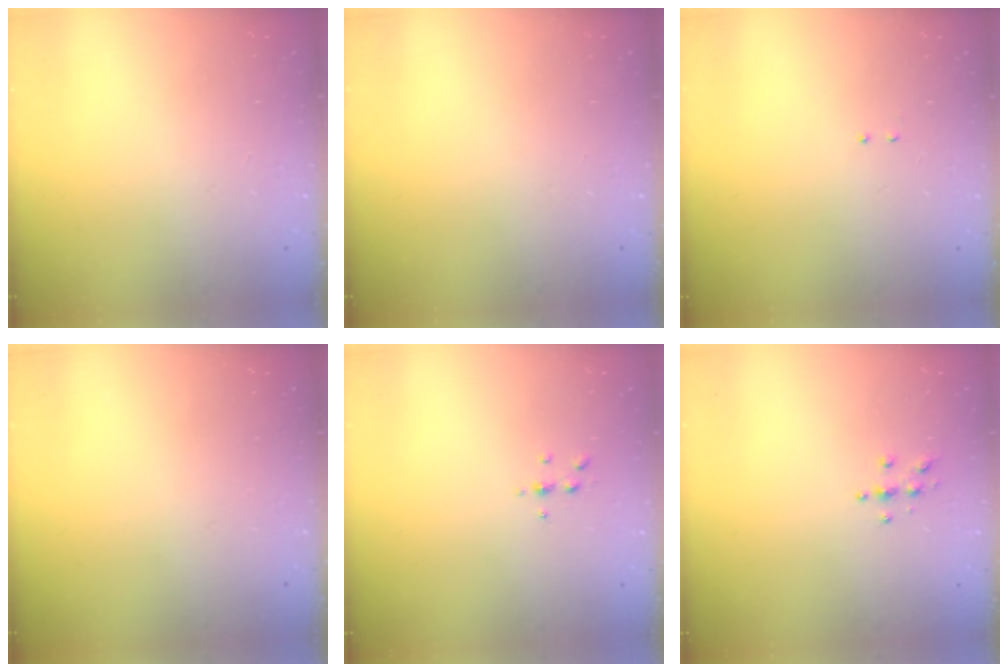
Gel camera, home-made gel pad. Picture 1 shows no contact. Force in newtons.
{"total": 0.0}
{"total": 2.1, "press": 2.0, "slide": 0.6}
{"total": 0.0}
{"total": 3.8, "press": 3.7, "slide": 0.5}
{"total": 3.9, "press": 3.8, "slide": 0.4}